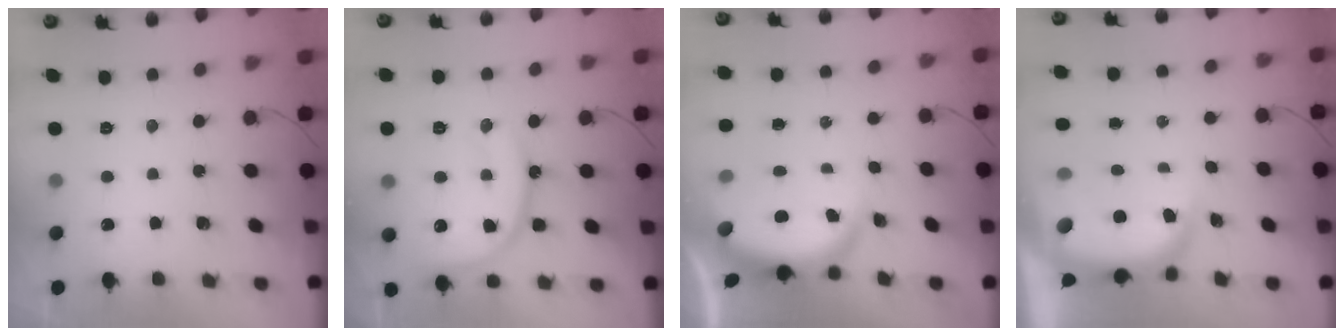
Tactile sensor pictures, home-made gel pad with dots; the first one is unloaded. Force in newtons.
{"total": 16.2, "press": 16.1, "slide": 1.8}
{"total": 3.9, "press": 3.9, "slide": 0.1}
{"total": 5.7, "press": 5.6, "slide": 0.8}